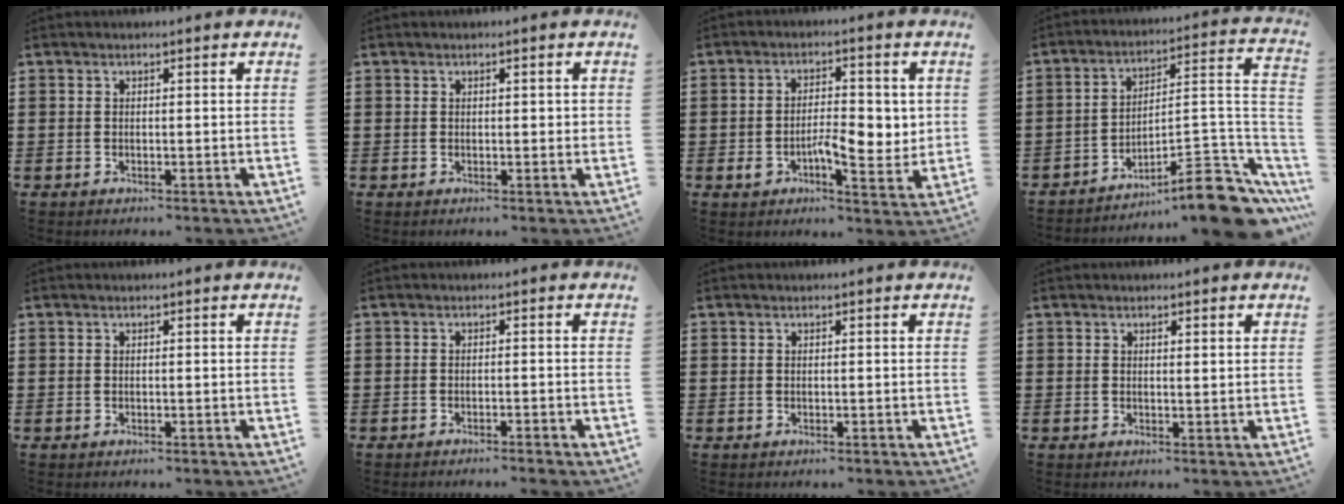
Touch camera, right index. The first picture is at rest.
{"total": 0.6, "force": [0.2, 0.3, 0.5], "torque": [-0.010, 0.004, 0.002]}
{"total": 7.1, "force": [-1.1, 3.5, 6.1], "torque": [-0.081, 0.005, -0.023]}
{"total": 11.8, "force": [-9.1, 2.8, 7.0], "torque": [-0.083, 0.031, -0.164]}
{"total": 0.0}
{"total": 1.2, "force": [-1.1, -0.3, 0.2], "torque": [-0.004, 0.001, -0.023]}
{"total": 0.0}
{"total": 0.6, "force": [0.5, 0.1, 0.4], "torque": [-0.009, 0.001, 0.010]}